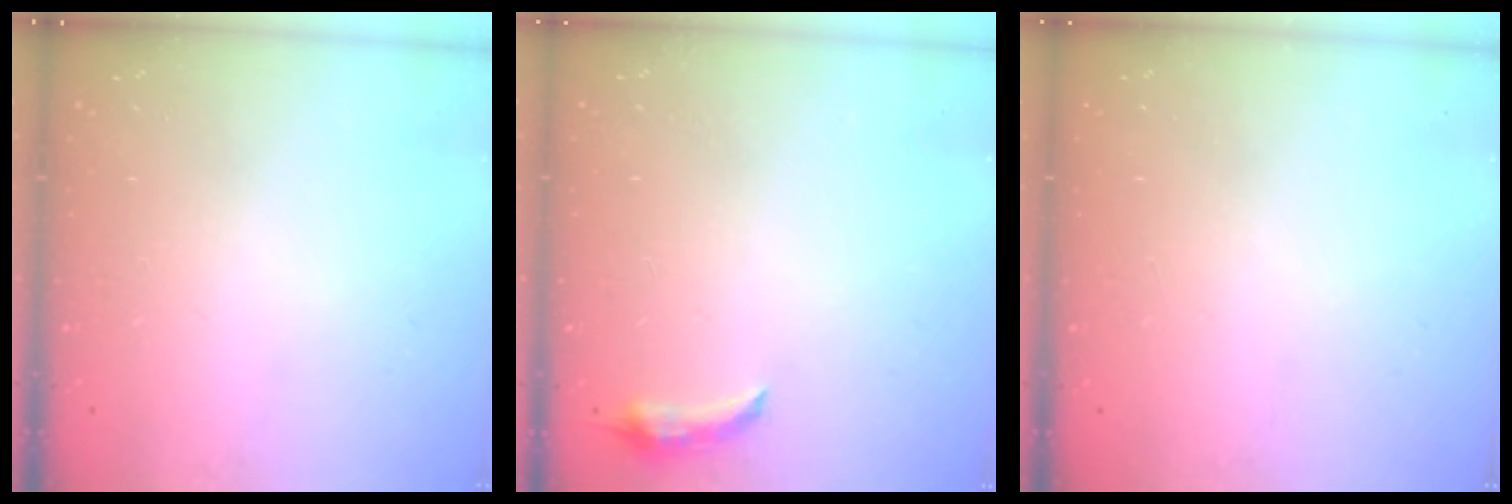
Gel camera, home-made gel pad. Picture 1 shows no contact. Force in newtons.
{"total": 5.4, "press": 4.6, "slide": 2.8}
{"total": 0.0}